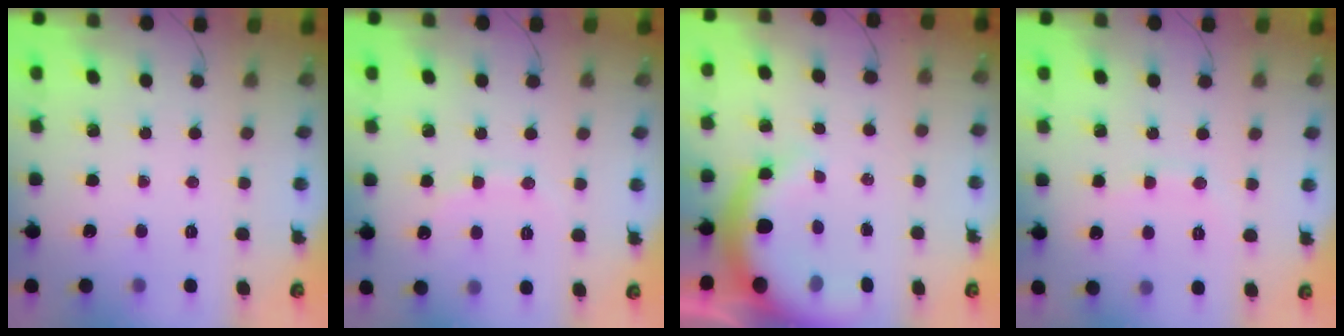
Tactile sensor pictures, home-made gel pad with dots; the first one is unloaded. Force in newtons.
{"total": 5.7, "press": 5.5, "slide": 1.7}
{"total": 11.7, "press": 11.5, "slide": 2.3}
{"total": 7.3, "press": 7.2, "slide": 1.4}